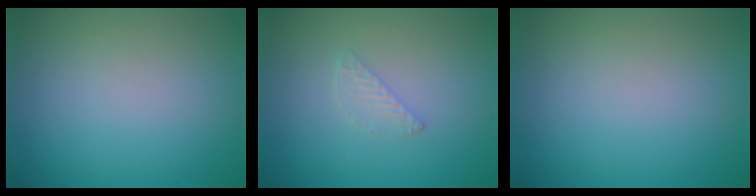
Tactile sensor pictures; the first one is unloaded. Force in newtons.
{"total": 1.1, "press": 1.1, "slide": 0.1}
{"total": 0.0}